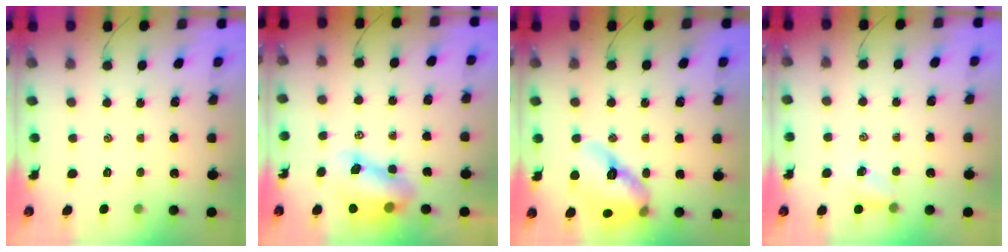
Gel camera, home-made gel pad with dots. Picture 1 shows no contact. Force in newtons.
{"total": 8.7, "press": 8.6, "slide": 1.7}
{"total": 15.0, "press": 14.4, "slide": 4.2}
{"total": 3.5, "press": 3.3, "slide": 1.2}